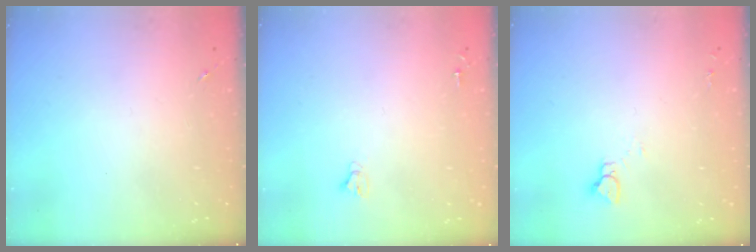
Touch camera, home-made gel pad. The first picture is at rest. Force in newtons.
{"total": 2.4, "press": 2.4, "slide": 0.2}
{"total": 3.6, "press": 3.6, "slide": 0.3}